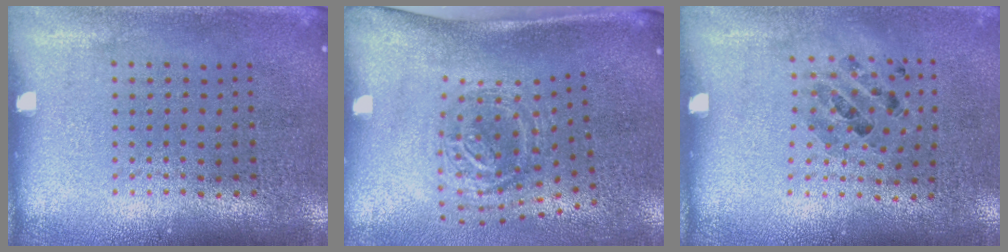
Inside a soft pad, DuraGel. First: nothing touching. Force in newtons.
{"total": 1.7, "press": 1.2, "slide": 1.2}
{"total": 0.9, "press": 0.8, "slide": 0.4}